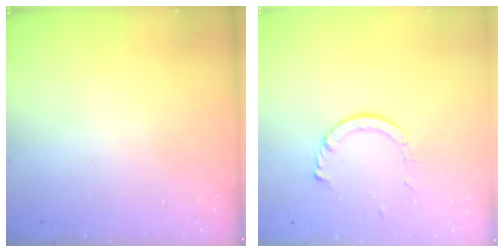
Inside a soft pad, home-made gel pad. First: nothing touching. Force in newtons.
{"total": 3.9, "press": 3.9, "slide": 0.4}